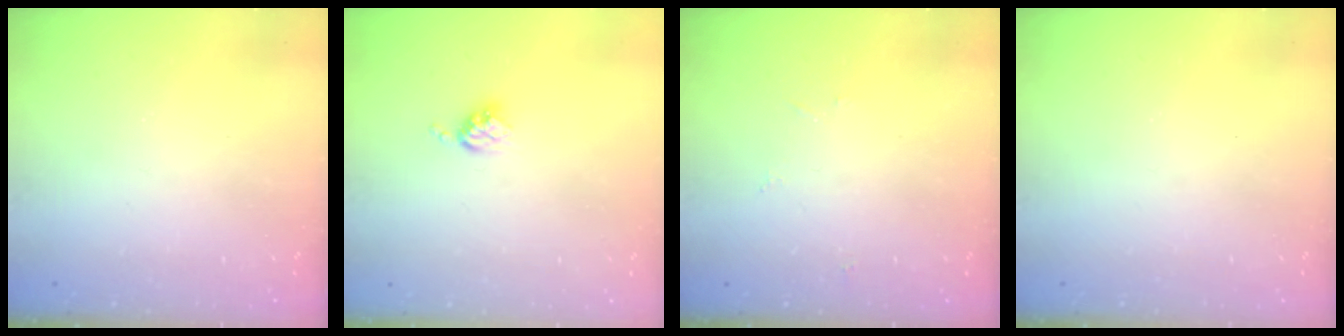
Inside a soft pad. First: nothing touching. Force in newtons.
{"total": 3.5, "press": 3.5, "slide": 0.4}
{"total": 2.9, "press": 2.8, "slide": 0.8}
{"total": 0.0}